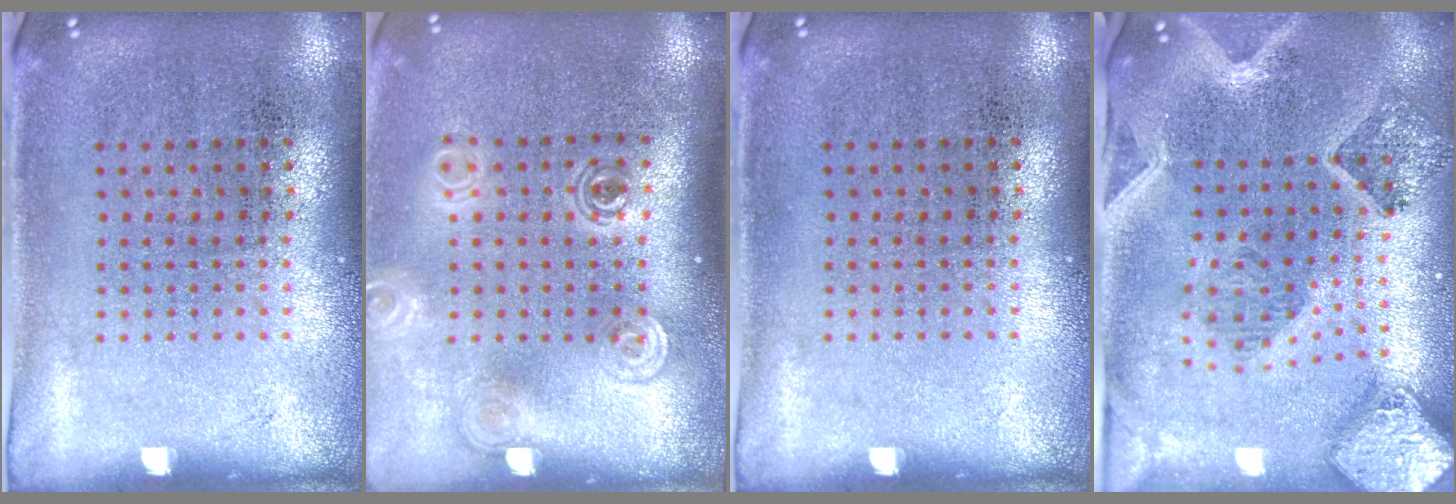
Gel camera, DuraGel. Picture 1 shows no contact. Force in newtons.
{"total": 1.9, "press": 1.4, "slide": 1.2}
{"total": 0.0}
{"total": 2.6, "press": 2.4, "slide": 1.1}